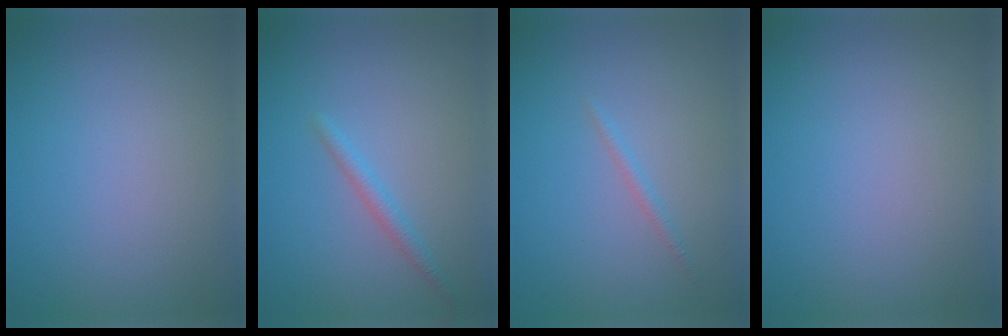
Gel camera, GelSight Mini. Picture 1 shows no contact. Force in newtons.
{"total": 1.4, "press": 1.4, "slide": 0.1}
{"total": 0.8, "press": 0.8, "slide": 0.0}
{"total": 0.0}